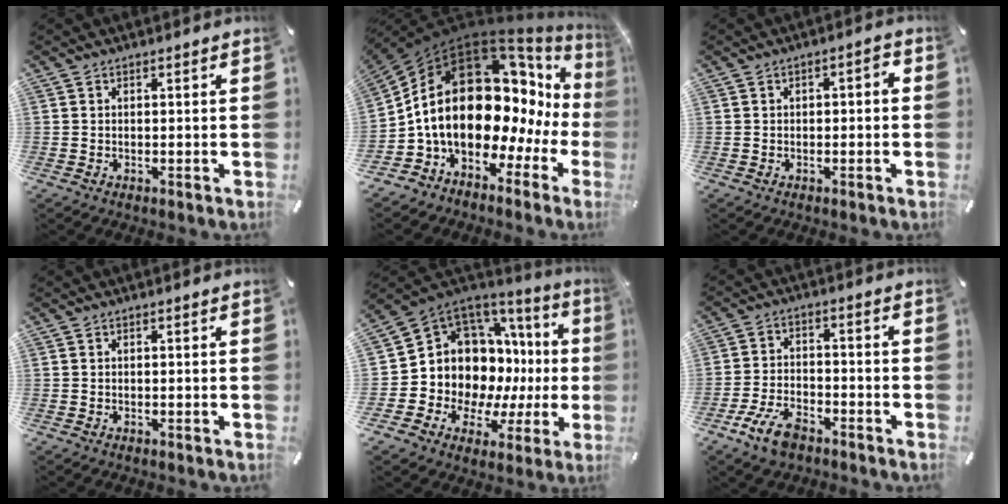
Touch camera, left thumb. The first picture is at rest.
{"total": 22.8, "force": [2.8, 14.3, 17.5], "torque": [-0.331, -0.058, 0.067]}
{"total": 2.0, "force": [-0.9, 1.1, 1.4], "torque": [-0.025, 0.010, -0.020]}
{"total": 0.0}
{"total": 14.6, "force": [2.3, 12.3, 7.4], "torque": [-0.117, -0.073, 0.074]}
{"total": 9.0, "force": [-5.5, 4.6, 5.3], "torque": [-0.115, 0.020, -0.104]}